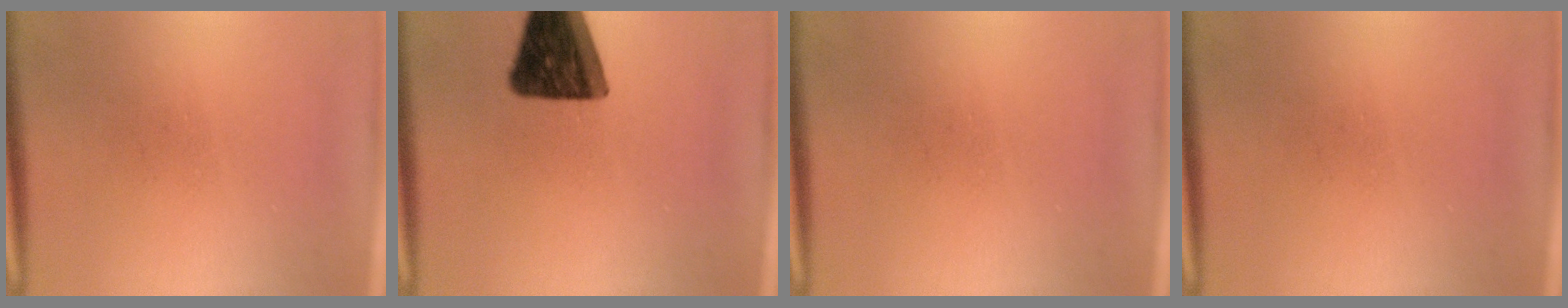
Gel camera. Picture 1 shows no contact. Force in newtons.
{"total": 14.1}
{"total": 0.0}
{"total": 0.0}